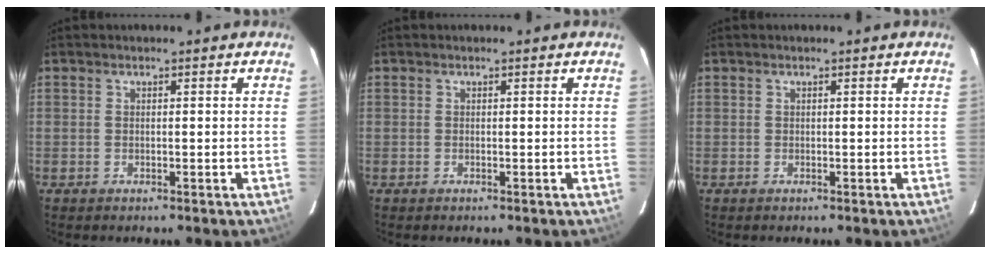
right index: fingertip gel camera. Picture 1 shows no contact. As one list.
[{"total": 0.0}, {"total": 0.0}]